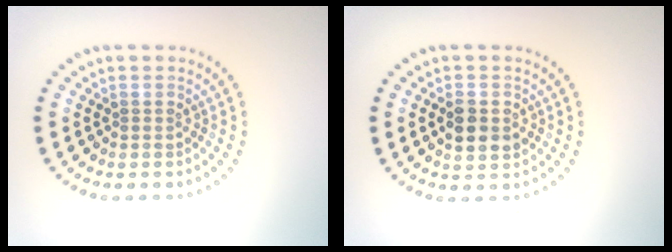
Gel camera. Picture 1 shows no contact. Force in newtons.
{"total": 3.0, "press": 3.0, "slide": 0.2}